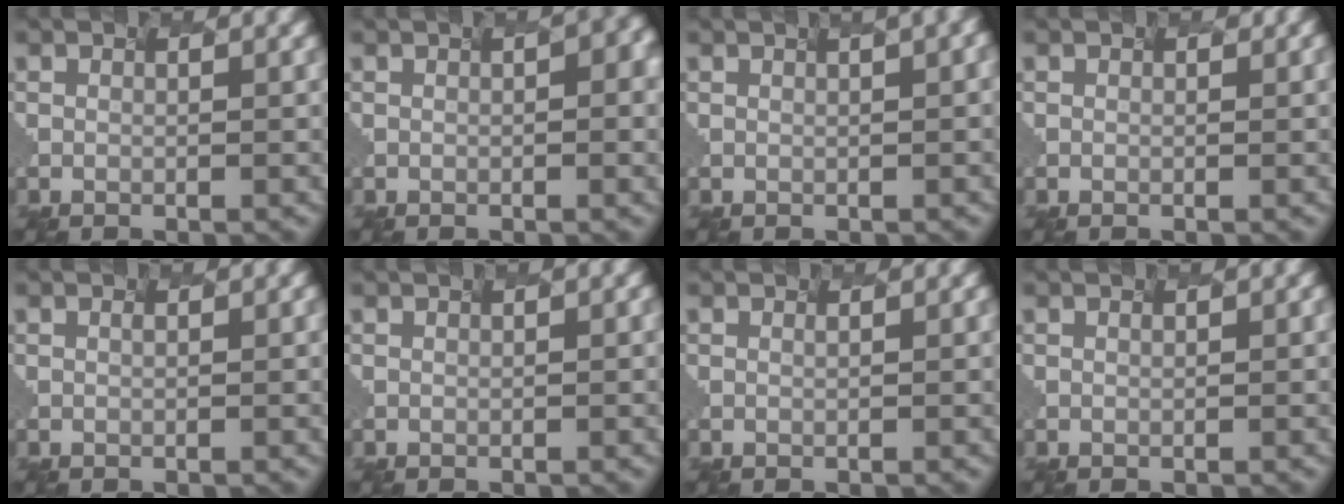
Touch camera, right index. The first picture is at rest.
{"total": 4.3, "force": [1.1, 1.9, 3.8], "torque": [-0.019, 0.037, 0.020]}
{"total": 4.7, "force": [2.3, 1.5, 3.8], "torque": [-0.036, 0.038, 0.039]}
{"total": 1.1, "force": [0.6, 0.6, 0.7], "torque": [0.002, 0.015, 0.010]}
{"total": 0.5, "force": [-0.1, 0.1, 0.5], "torque": [-0.002, 0.001, 0.006]}
{"total": 1.4, "force": [0.5, 0.5, 1.2], "torque": [-0.009, 0.014, 0.013]}
{"total": 0.0}
{"total": 0.9, "force": [0.4, 0.3, 0.8], "torque": [-0.004, 0.008, 0.010]}